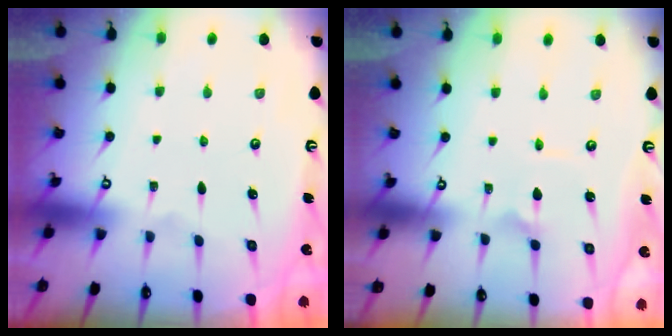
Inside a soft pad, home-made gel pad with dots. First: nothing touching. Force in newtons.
{"total": 1.6, "press": 1.6, "slide": 0.1}